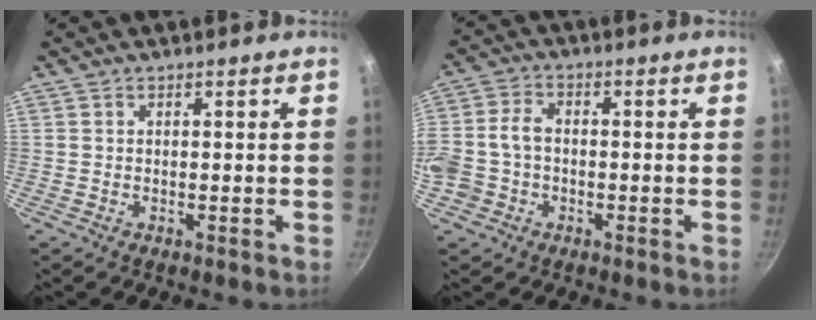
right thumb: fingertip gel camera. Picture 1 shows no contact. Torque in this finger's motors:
{"motor_torque": [0.13, 0.07, 0.63, 0.41, 0.08]}